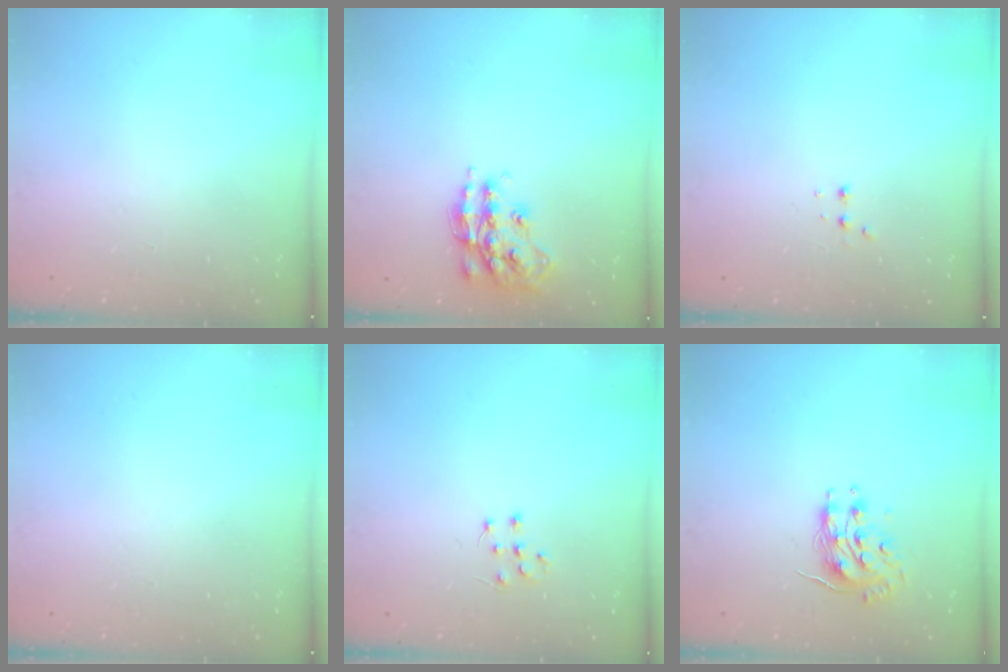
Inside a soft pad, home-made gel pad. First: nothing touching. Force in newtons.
{"total": 15.9, "press": 15.9, "slide": 0.9}
{"total": 2.9, "press": 2.7, "slide": 1.0}
{"total": 0.0}
{"total": 6.1, "press": 6.1, "slide": 0.4}
{"total": 8.5, "press": 8.4, "slide": 0.5}